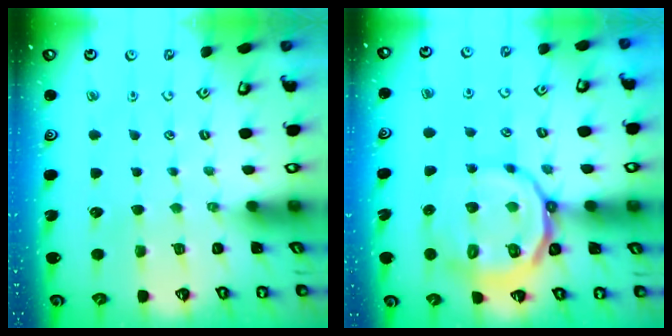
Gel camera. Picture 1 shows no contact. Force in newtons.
{"total": 15.3, "press": 15.1, "slide": 2.6}